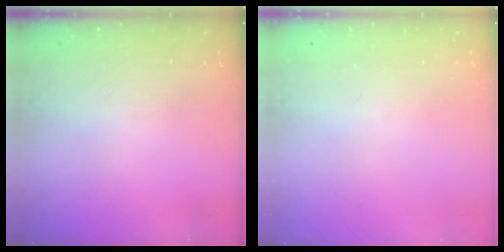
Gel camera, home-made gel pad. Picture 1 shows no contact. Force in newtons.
{"total": 0.0}